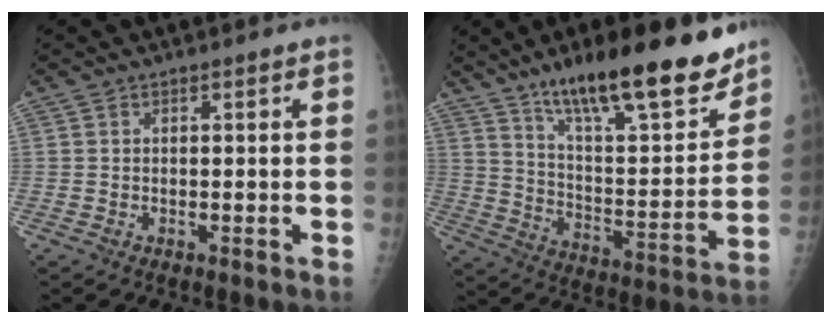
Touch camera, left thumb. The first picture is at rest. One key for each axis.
{"total": 24.4, "fx": 17.3, "fy": 6.2, "fz": 16.1, "tx": -0.218, "ty": -0.080, "tz": 0.281}